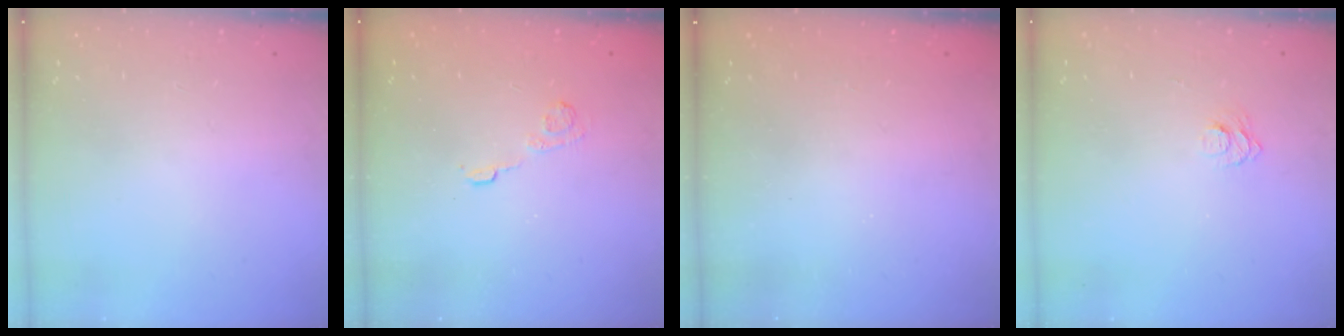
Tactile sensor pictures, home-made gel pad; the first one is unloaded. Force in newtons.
{"total": 3.5, "press": 3.2, "slide": 1.4}
{"total": 2.2, "press": 2.1, "slide": 0.7}
{"total": 5.8, "press": 5.7, "slide": 0.7}